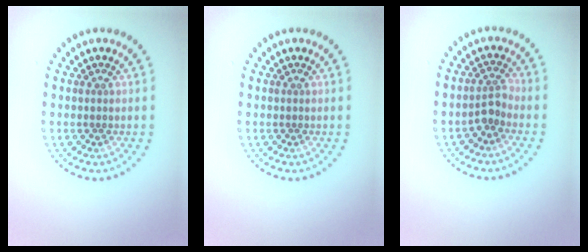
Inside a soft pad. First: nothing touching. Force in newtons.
{"total": 0.0}
{"total": 1.8, "press": 1.3, "slide": 1.2}